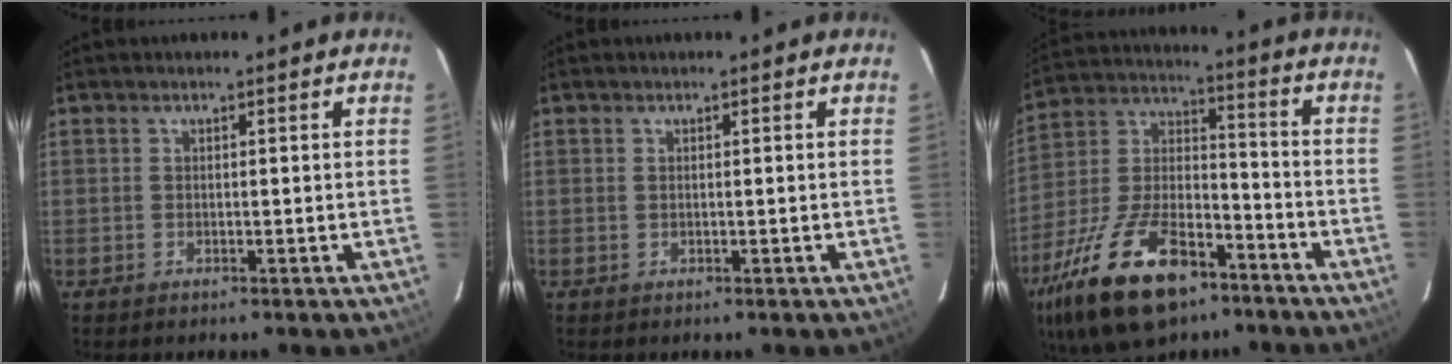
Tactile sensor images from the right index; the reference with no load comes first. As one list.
[{"total": 0.0}, {"total": 23.5, "force": [-14.1, 11.0, 15.2], "torque": [-0.310, -0.005, -0.241]}]